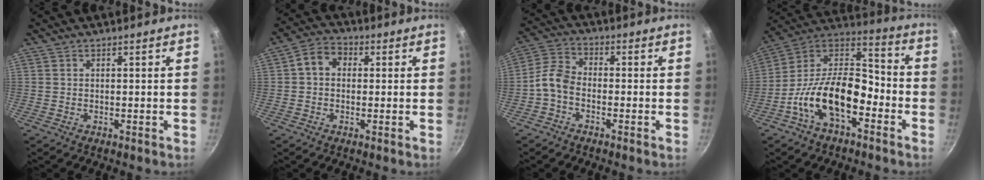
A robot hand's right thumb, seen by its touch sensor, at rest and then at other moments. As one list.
[{"total": 5.8, "force": [0.6, 4.7, 3.4], "torque": [-0.041, 0.015, -0.005]}, {"total": 5.7, "force": [-2.5, 3.6, 3.7], "torque": [-0.077, 0.037, -0.064]}, {"total": 18.4, "force": [-7.1, 10.1, 13.7], "torque": [-0.216, 0.069, -0.148]}]